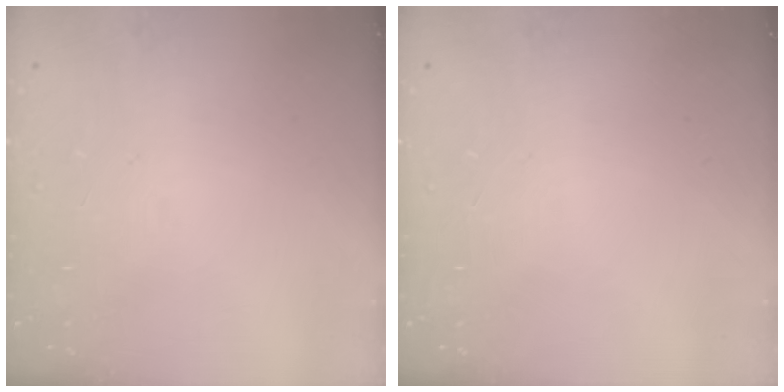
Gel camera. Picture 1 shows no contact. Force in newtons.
{"total": 0.0}